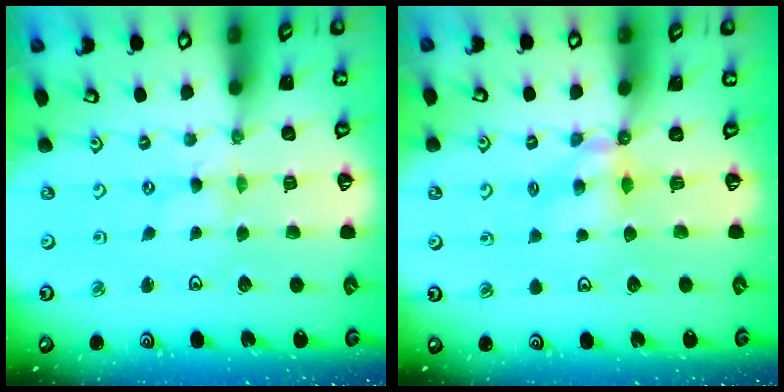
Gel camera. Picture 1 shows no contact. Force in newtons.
{"total": 5.3, "press": 5.2, "slide": 0.6}